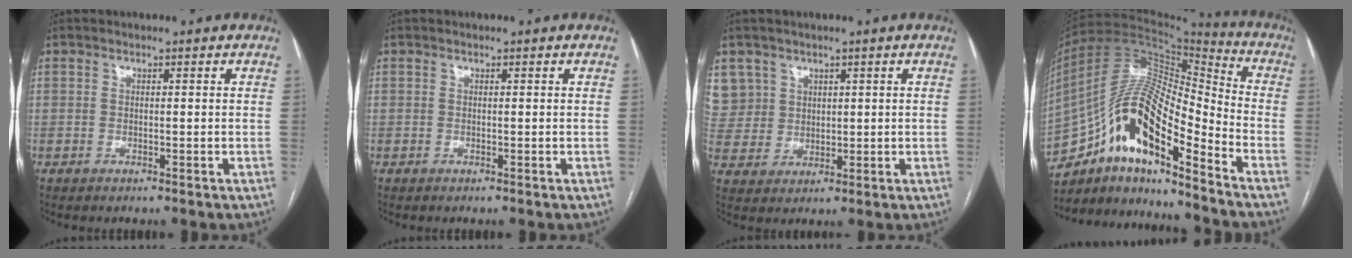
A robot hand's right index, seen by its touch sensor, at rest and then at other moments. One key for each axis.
{"total": 0.0}
{"total": 8.1, "fx": 4.1, "fy": 7.0, "fz": 0.3, "tx": -0.013, "ty": 0.018, "tz": 0.101}
{"total": 17.1, "fx": -9.9, "fy": 3.9, "fz": 13.3, "tx": -0.245, "ty": 0.034, "tz": -0.168}